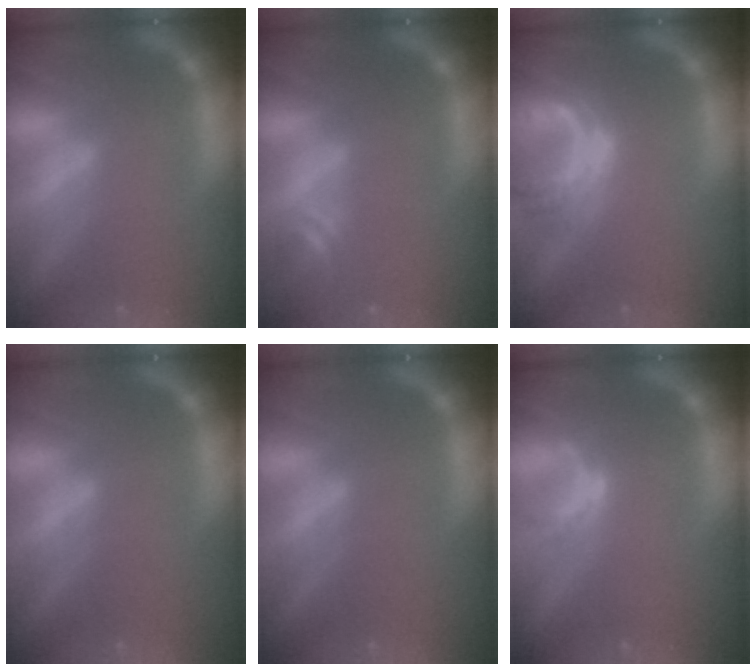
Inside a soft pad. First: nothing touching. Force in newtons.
{"total": 2.4}
{"total": 5.1}
{"total": 0.0}
{"total": 0.0}
{"total": 1.5}